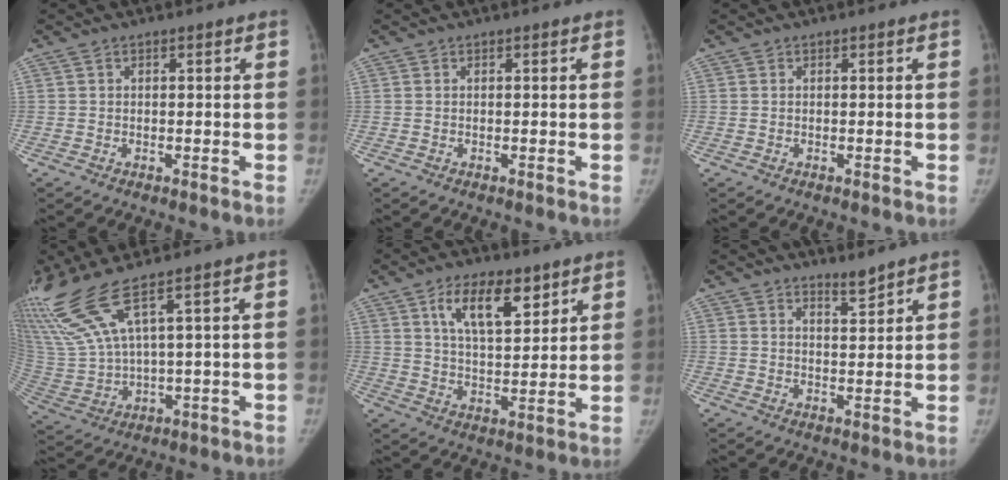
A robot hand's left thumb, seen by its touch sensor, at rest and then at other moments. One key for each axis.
{"total": 0.0}
{"total": 0.0}
{"total": 11.9, "fx": 8.1, "fy": 0.3, "fz": 8.7, "tx": -0.215, "ty": -0.033, "tz": 0.182}
{"total": 10.9, "fx": 5.9, "fy": 4.8, "fz": 7.8, "tx": -0.113, "ty": -0.031, "tz": 0.107}
{"total": 2.5, "fx": 2.4, "fy": 0.2, "fz": 0.6, "tx": -0.001, "ty": -0.028, "tz": 0.043}